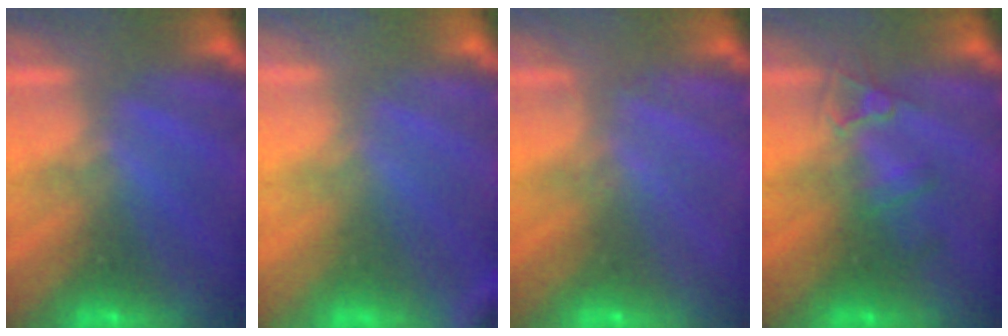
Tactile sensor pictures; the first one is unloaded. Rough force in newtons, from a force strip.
{"total": 2.9}
{"total": 1.9}
{"total": 2.4}